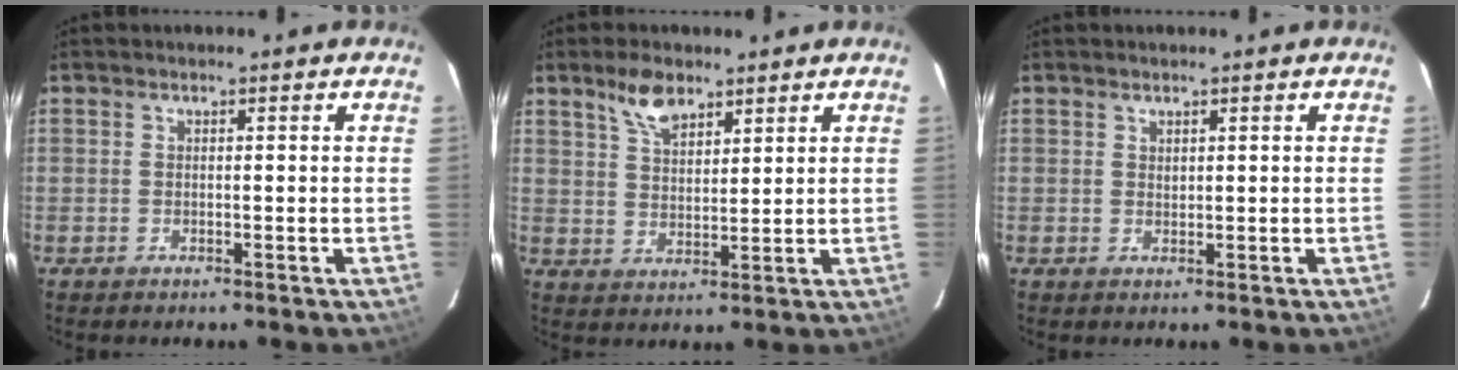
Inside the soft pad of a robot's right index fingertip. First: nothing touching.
{"total": 6.3, "force": [4.4, 2.8, 3.5], "torque": [-0.060, 0.006, 0.085]}
{"total": 0.8, "force": [0.6, 0.4, 0.2], "torque": [-0.002, 0.002, 0.012]}